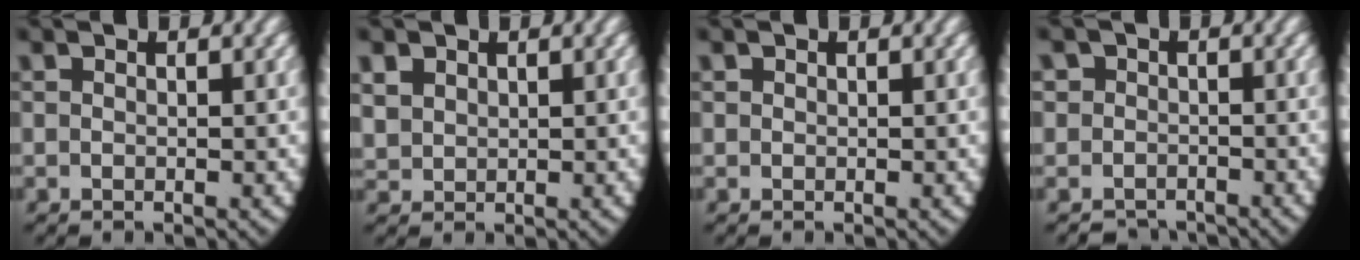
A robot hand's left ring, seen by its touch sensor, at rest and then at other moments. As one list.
[{"total": 2.5, "force": [1.2, 2.0, 1.0], "torque": [-0.036, -0.008, 0.036]}, {"total": 0.6, "force": [0.2, 0.5, 0.2], "torque": [-0.011, -0.009, 0.009]}, {"total": 3.8, "force": [-2.4, 2.9, 0.4], "torque": [-0.007, -0.009, -0.047]}]